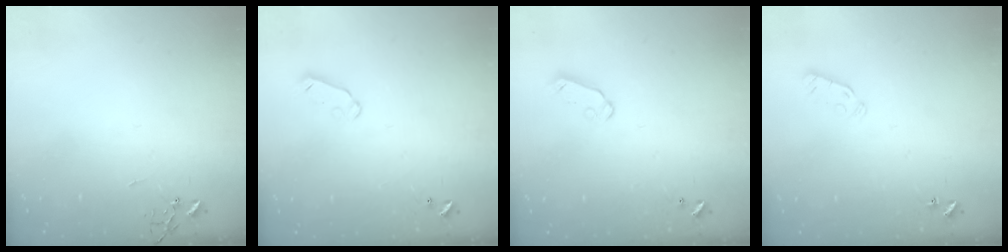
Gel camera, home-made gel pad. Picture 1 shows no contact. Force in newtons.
{"total": 5.9, "press": 5.9, "slide": 0.6}
{"total": 5.4, "press": 5.4, "slide": 0.5}
{"total": 3.5, "press": 3.5, "slide": 0.4}